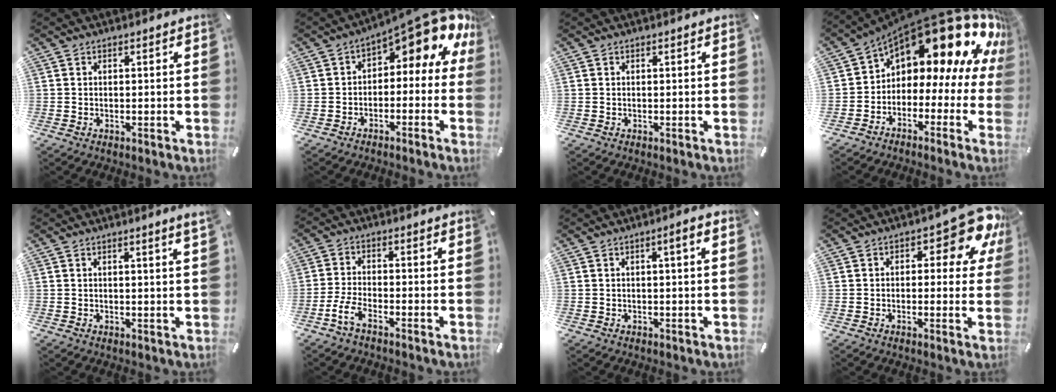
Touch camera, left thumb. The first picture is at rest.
{"total": 9.7, "force": [5.9, 3.8, 6.8], "torque": [-0.094, -0.055, 0.097]}
{"total": 0.0}
{"total": 20.4, "force": [11.4, 9.8, 13.7], "torque": [-0.212, -0.088, 0.194]}
{"total": 2.1, "force": [1.0, -0.1, 1.9], "torque": [-0.034, -0.002, 0.017]}
{"total": 5.1, "force": [-3.4, 1.7, 3.5], "torque": [-0.096, -0.002, -0.070]}
{"total": 3.1, "force": [0.6, 0.3, 3.1], "torque": [-0.049, -0.002, 0.006]}
{"total": 11.0, "force": [5.8, 4.7, 8.1], "torque": [-0.102, -0.039, 0.096]}